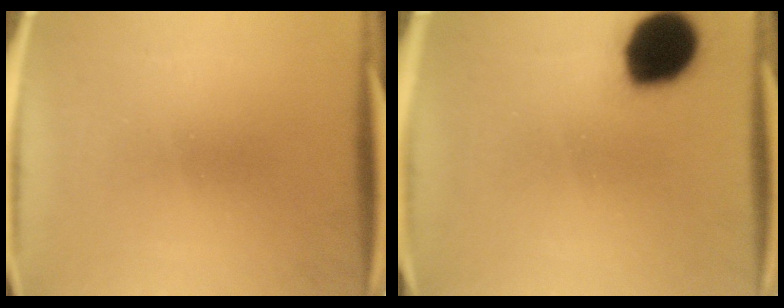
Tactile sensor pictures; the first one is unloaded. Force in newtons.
{"total": 16.3}